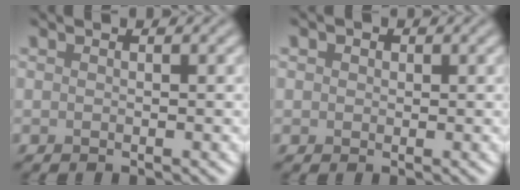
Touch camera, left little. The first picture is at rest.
{"total": 1.6, "force": [0.7, 1.3, 0.6], "torque": [-0.001, 0.012, -0.005]}